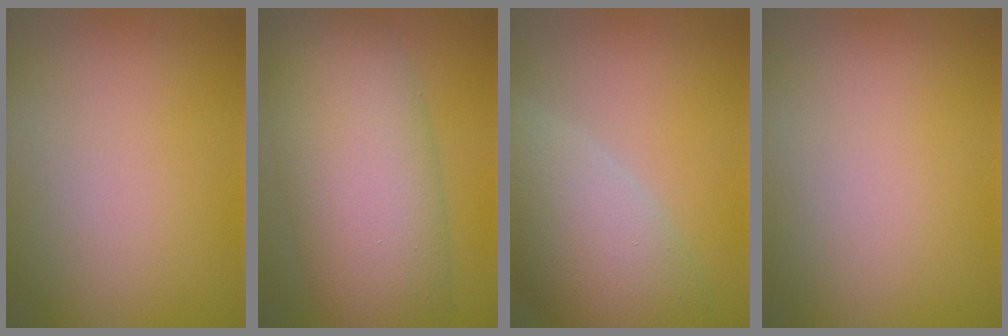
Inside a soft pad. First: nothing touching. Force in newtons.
{"total": 10.4, "press": 10.4, "slide": 0.3}
{"total": 8.2, "press": 8.2, "slide": 0.7}
{"total": 0.0}